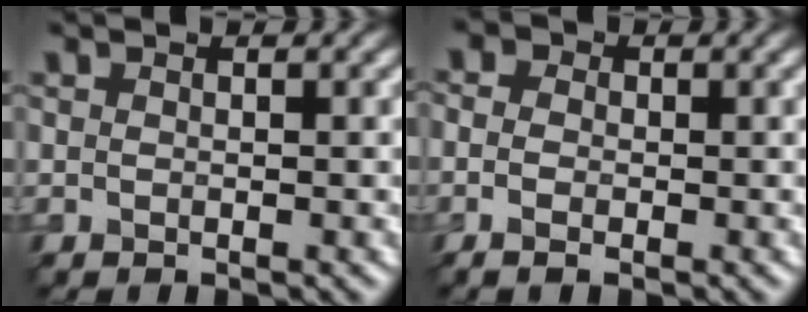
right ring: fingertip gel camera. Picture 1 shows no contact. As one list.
[{"total": 4.4, "force": [0.5, 3.2, 3.0], "torque": [-0.026, 0.025, -0.036]}]